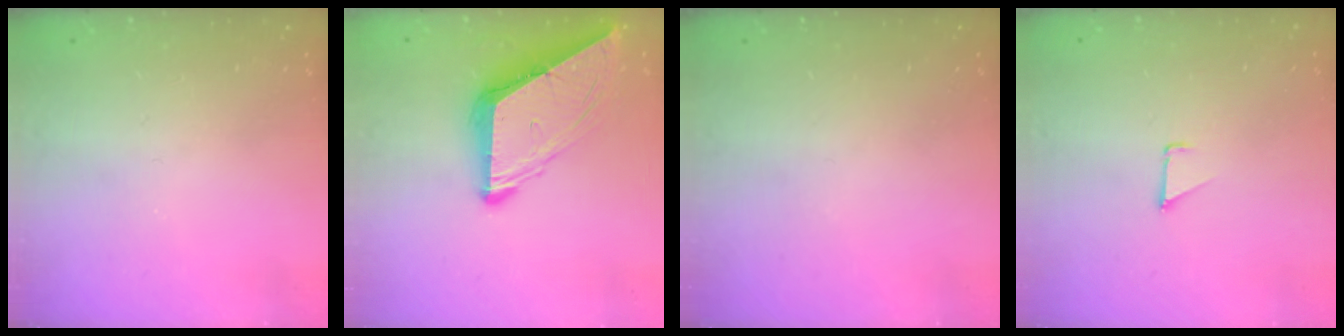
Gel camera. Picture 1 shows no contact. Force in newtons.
{"total": 10.6, "press": 10.5, "slide": 1.3}
{"total": 0.0}
{"total": 0.9, "press": 0.9, "slide": 0.1}